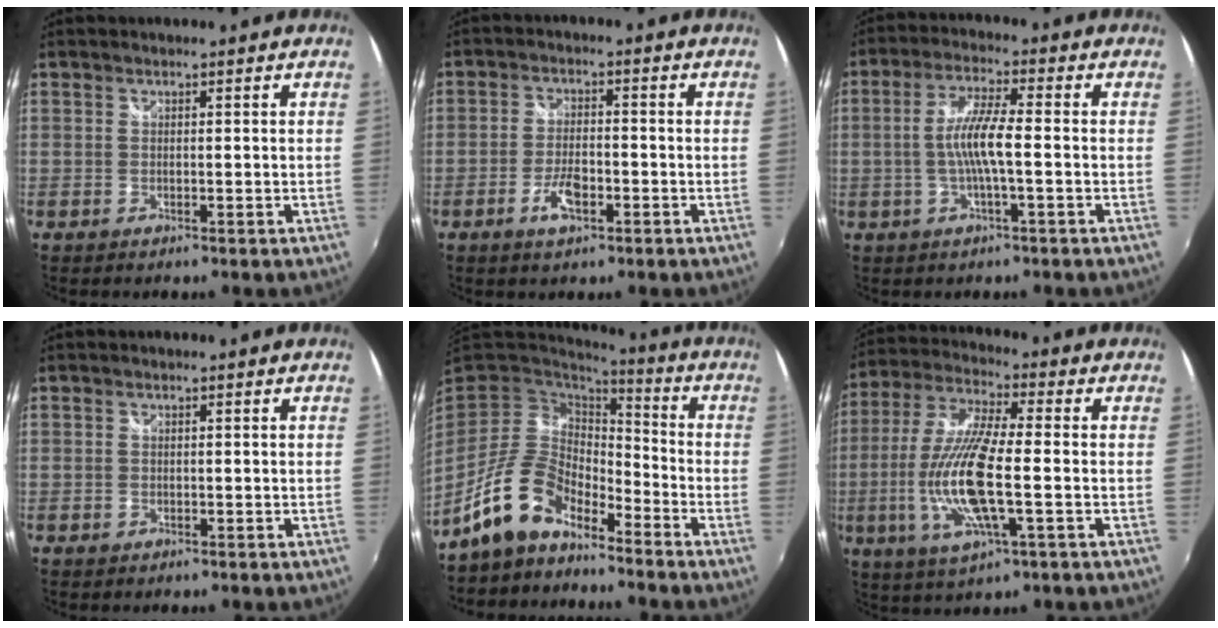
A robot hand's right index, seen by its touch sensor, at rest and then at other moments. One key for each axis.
{"total": 5.4, "fx": -2.6, "fy": 2.2, "fz": 4.2, "tx": -0.092, "ty": -0.001, "tz": -0.047}
{"total": 7.1, "fx": -1.2, "fy": 0.5, "fz": 7.0, "tx": -0.141, "ty": 0.003, "tz": -0.023}
{"total": 0.8, "fx": -0.4, "fy": 0.7, "fz": 0.1, "tx": -0.003, "ty": -0.004, "tz": -0.005}
{"total": 11.7, "fx": -8.7, "fy": 5.2, "fz": 5.9, "tx": -0.122, "ty": 0.012, "tz": -0.163}
{"total": 15.9, "fx": -3.0, "fy": 3.5, "fz": 15.2, "tx": -0.312, "ty": -0.013, "tz": -0.058}